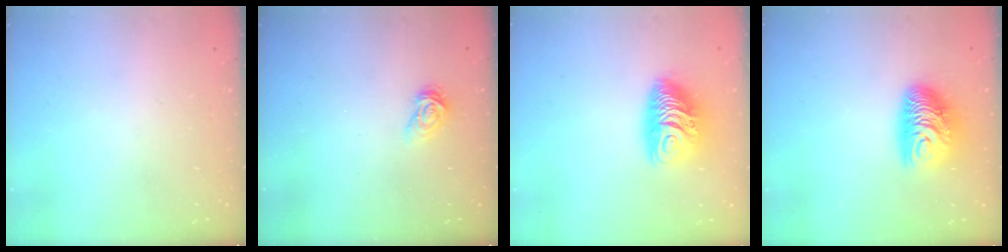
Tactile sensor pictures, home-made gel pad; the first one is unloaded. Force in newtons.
{"total": 4.9, "press": 4.8, "slide": 0.4}
{"total": 11.6, "press": 11.6, "slide": 0.6}
{"total": 11.1, "press": 11.1, "slide": 0.8}